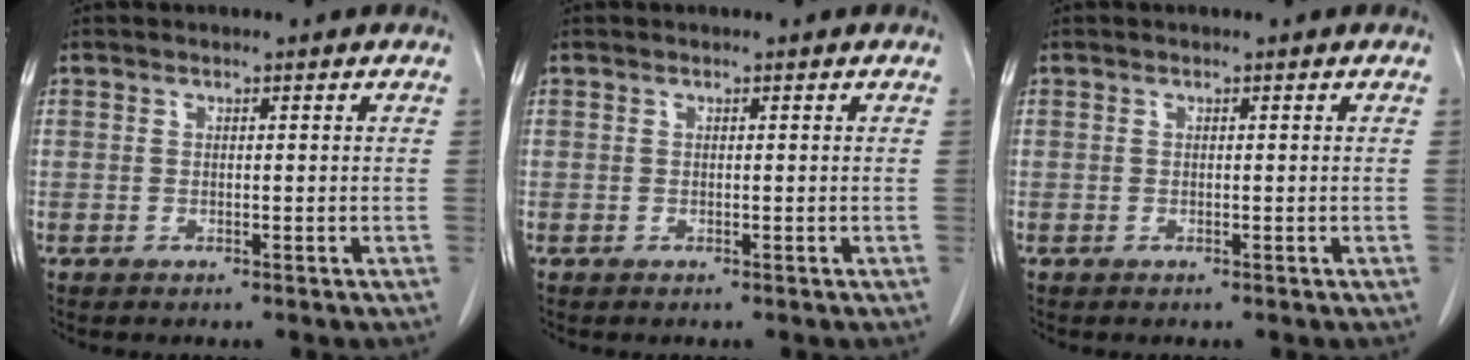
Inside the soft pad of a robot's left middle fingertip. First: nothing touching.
{"total": 0.0}
{"total": 0.0}